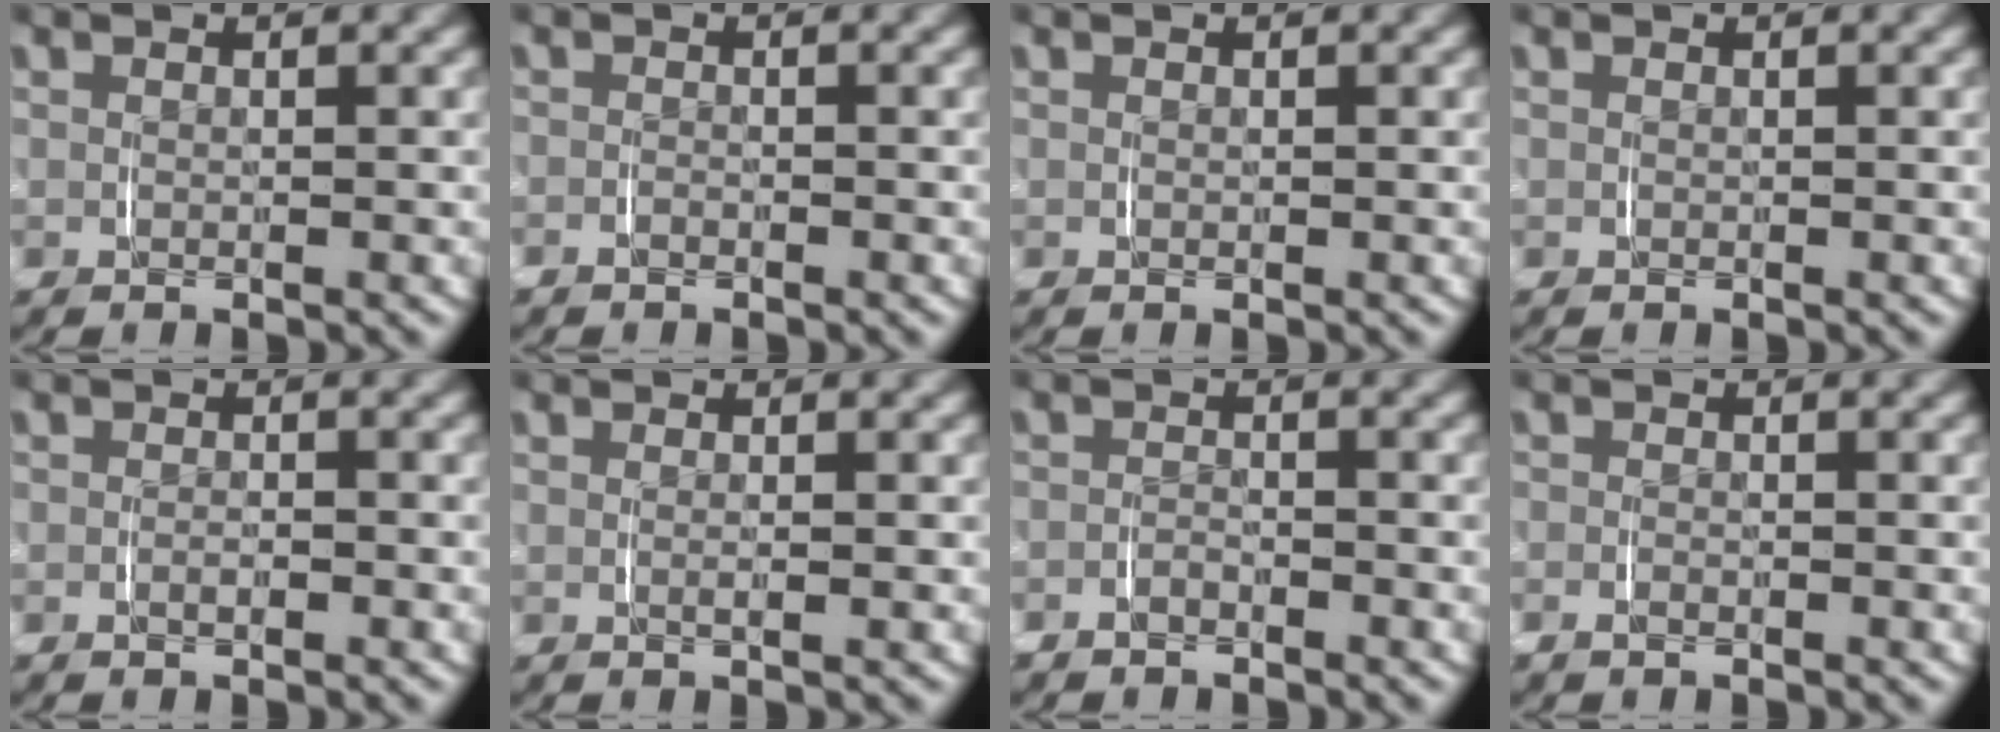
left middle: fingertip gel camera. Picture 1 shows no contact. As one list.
[{"total": 0.8, "force": [-0.8, 0.3, 0.0], "torque": [-0.005, -0.004, -0.017]}, {"total": 0.0}, {"total": 0.0}, {"total": 0.9, "force": [-0.6, 0.6, 0.4], "torque": [-0.009, 0.003, -0.013]}, {"total": 0.6, "force": [0.0, -0.2, 0.6], "torque": [-0.012, -0.003, 0.000]}, {"total": 1.7, "force": [-1.5, 0.8, 0.0], "torque": [-0.008, -0.005, -0.031]}, {"total": 0.8, "force": [-0.7, 0.3, 0.2], "torque": [-0.008, -0.003, -0.015]}]